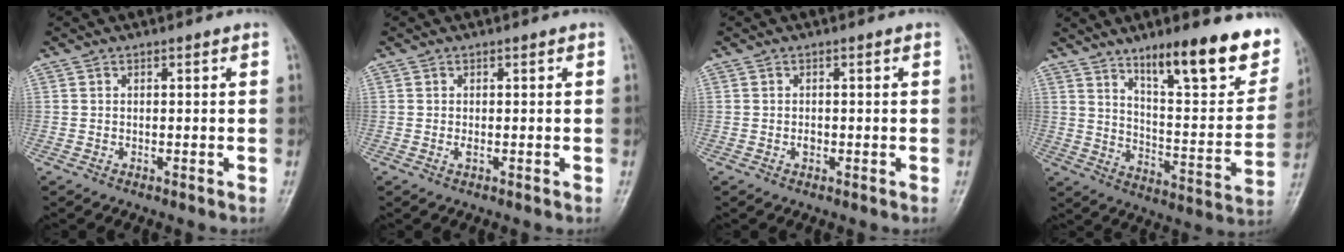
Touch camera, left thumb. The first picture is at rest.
{"total": 1.1, "force": [-0.1, 0.3, 1.0], "torque": [-0.017, 0.004, 0.002]}
{"total": 1.1, "force": [-0.3, 0.7, 0.8], "torque": [-0.008, 0.004, -0.004]}
{"total": 21.7, "force": [13.5, 5.8, 16.0], "torque": [-0.186, -0.067, 0.209]}